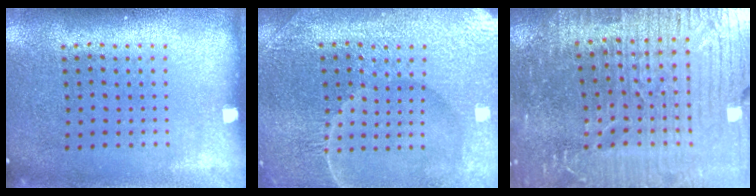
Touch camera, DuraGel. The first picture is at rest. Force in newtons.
{"total": 5.0, "press": 4.8, "slide": 1.7}
{"total": 6.6, "press": 5.8, "slide": 3.3}